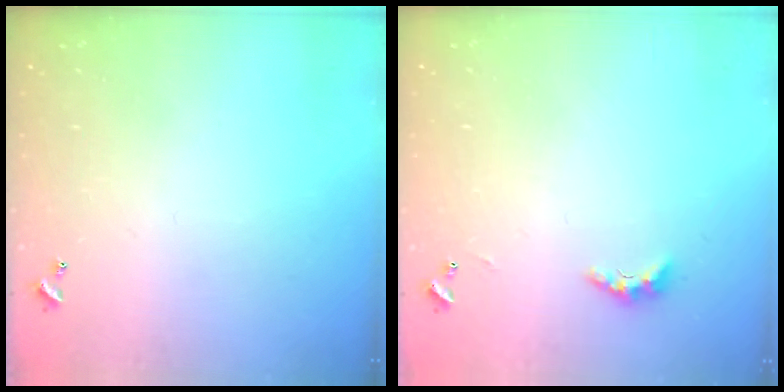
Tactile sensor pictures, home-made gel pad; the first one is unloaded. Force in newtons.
{"total": 3.9, "press": 3.8, "slide": 0.7}